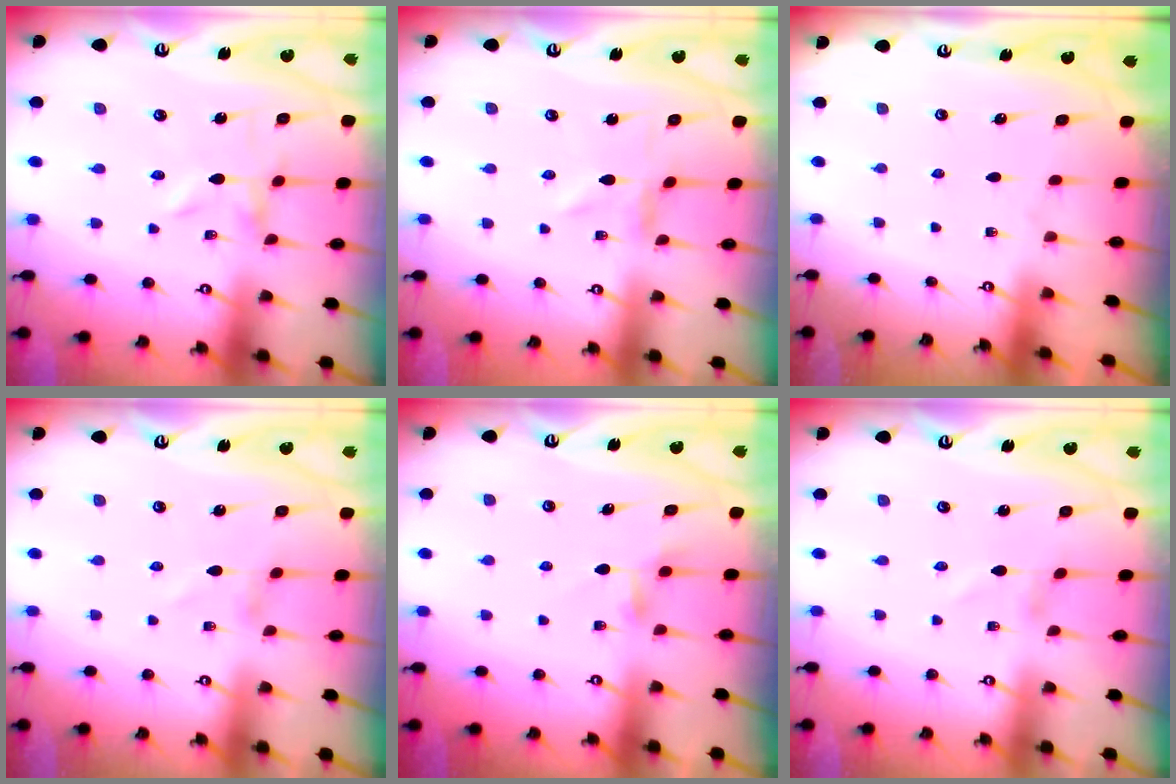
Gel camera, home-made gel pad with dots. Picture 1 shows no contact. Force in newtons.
{"total": 0.0}
{"total": 0.0}
{"total": 0.0}
{"total": 4.3, "press": 4.3, "slide": 0.4}
{"total": 1.3, "press": 1.3, "slide": 0.1}